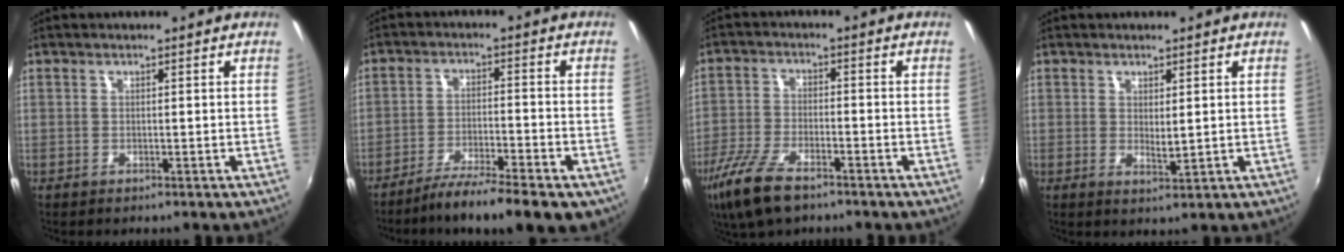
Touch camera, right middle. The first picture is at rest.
{"total": 12.7, "force": [-9.5, 2.4, 8.0], "torque": [-0.141, -0.032, -0.149]}
{"total": 10.5, "force": [-7.2, 3.7, 6.7], "torque": [-0.161, -0.026, -0.141]}
{"total": 2.4, "force": [0.5, 0.8, 2.2], "torque": [-0.034, -0.006, 0.010]}